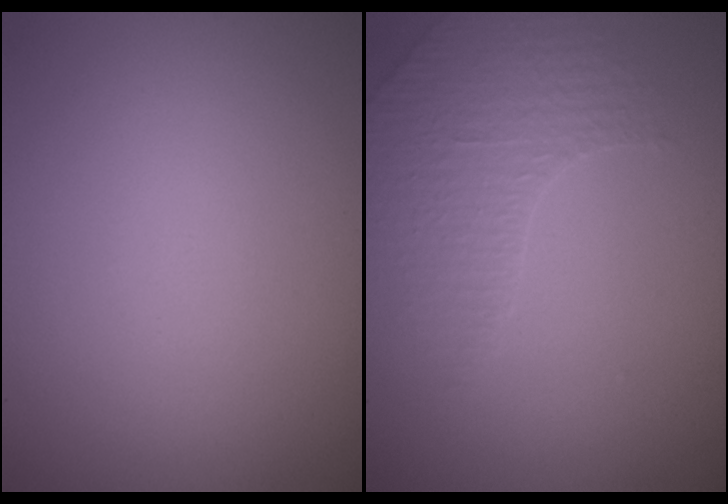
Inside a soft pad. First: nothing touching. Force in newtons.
{"total": 1.8, "press": 1.6, "slide": 0.8}